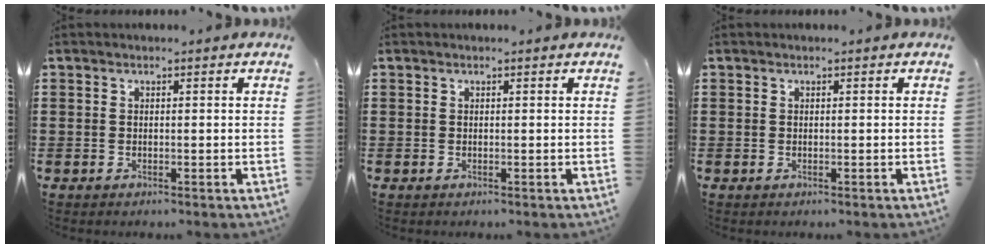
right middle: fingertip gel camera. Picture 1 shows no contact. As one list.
[{"total": 0.0}, {"total": 0.0}]